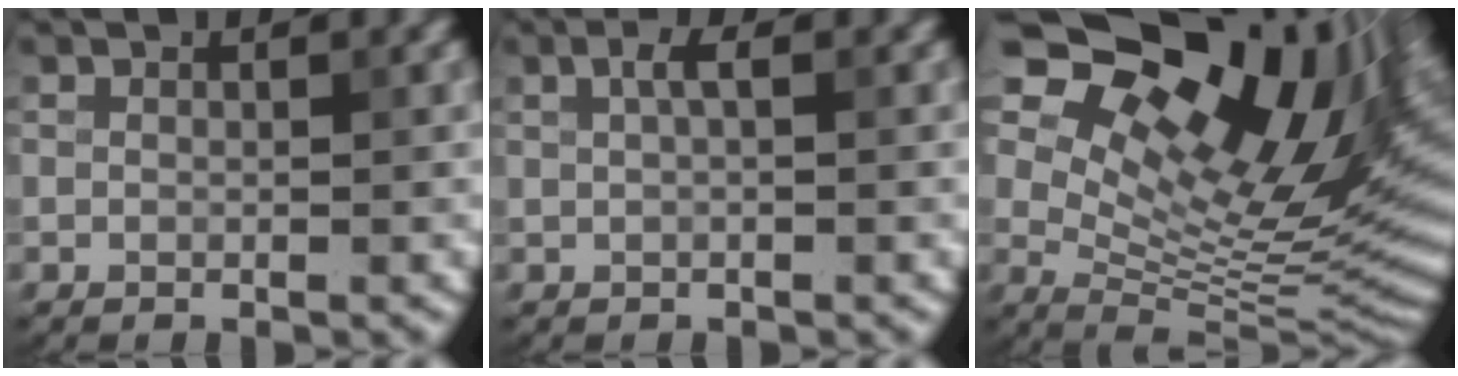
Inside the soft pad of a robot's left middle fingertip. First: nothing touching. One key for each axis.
{"total": 1.4, "fx": 0.4, "fy": 0.3, "fz": 1.3, "tx": -0.025, "ty": 0.005, "tz": 0.006}
{"total": 18.6, "fx": 9.9, "fy": 8.9, "fz": 13.0, "tx": -0.200, "ty": 0.025, "tz": 0.163}